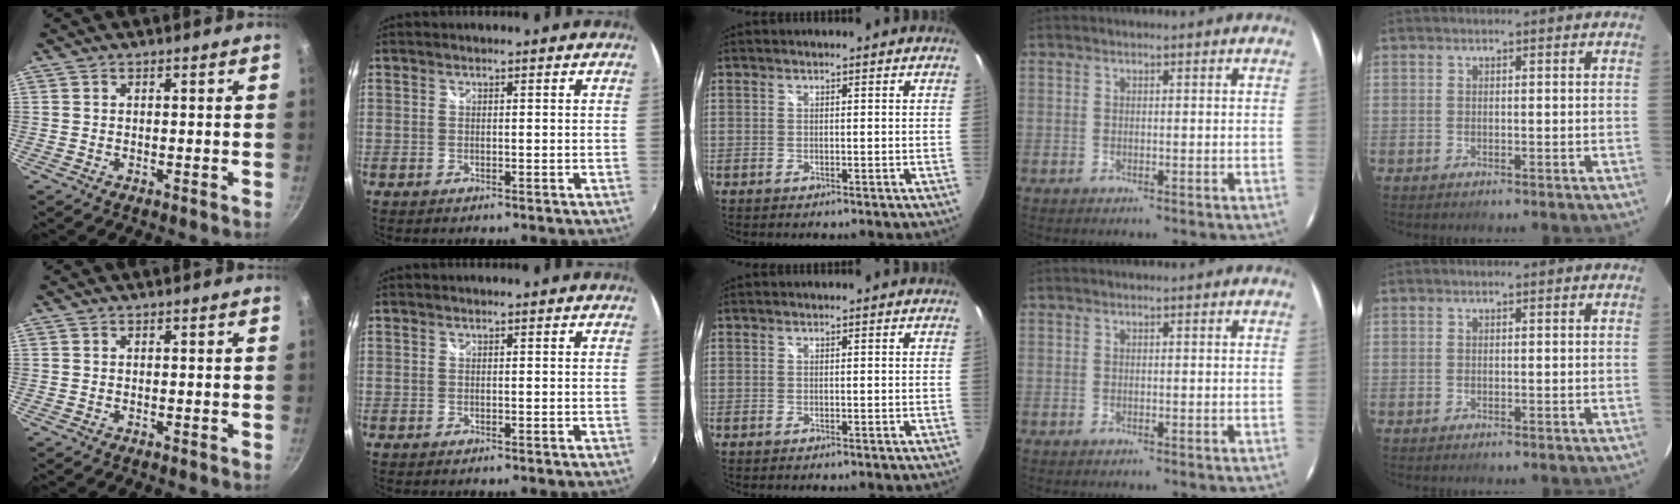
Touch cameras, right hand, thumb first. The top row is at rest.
{}